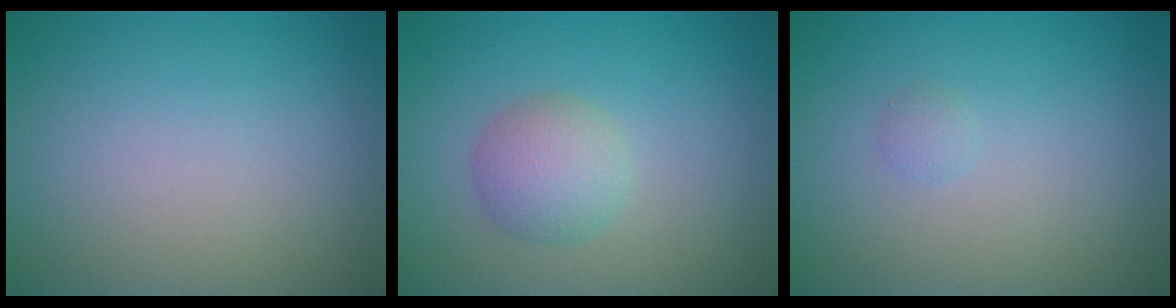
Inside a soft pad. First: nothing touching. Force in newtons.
{"total": 3.0, "press": 3.0, "slide": 0.1}
{"total": 0.6, "press": 0.6, "slide": 0.1}